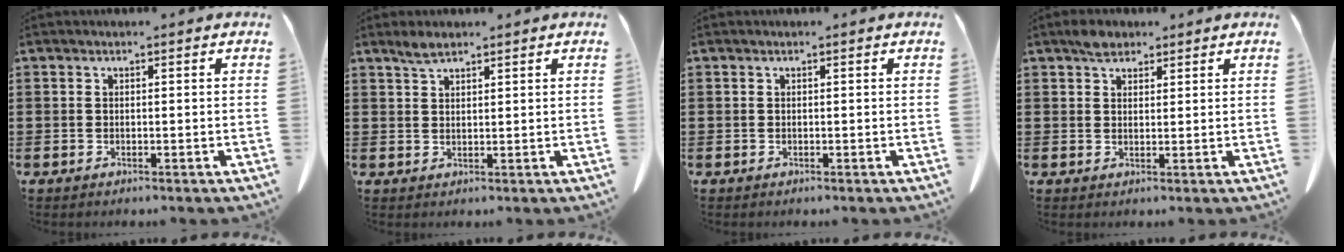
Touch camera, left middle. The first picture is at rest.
{"total": 2.2, "force": [1.8, 0.6, 1.3], "torque": [-0.029, 0.002, 0.033]}
{"total": 0.0}
{"total": 2.8, "force": [2.2, 1.4, 1.0], "torque": [-0.018, 0.002, 0.041]}